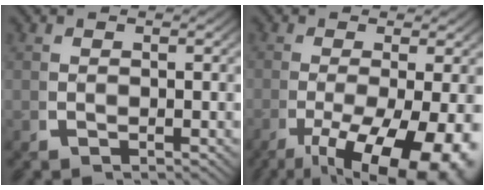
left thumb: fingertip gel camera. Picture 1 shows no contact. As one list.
[{"total": 11.3, "force": [-4.2, 5.8, 8.8], "torque": [-0.155, -0.047, -0.042]}]